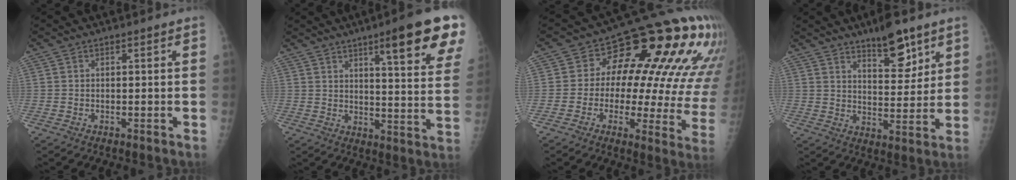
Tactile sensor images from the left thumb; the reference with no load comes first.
{"total": 17.7, "force": [10.1, 3.0, 14.2], "torque": [-0.156, -0.046, 0.130]}
{"total": 21.8, "force": [7.1, 10.3, 17.8], "torque": [-0.183, 0.015, 0.078]}
{"total": 9.8, "force": [6.7, 3.6, 6.2], "torque": [-0.072, -0.046, 0.107]}